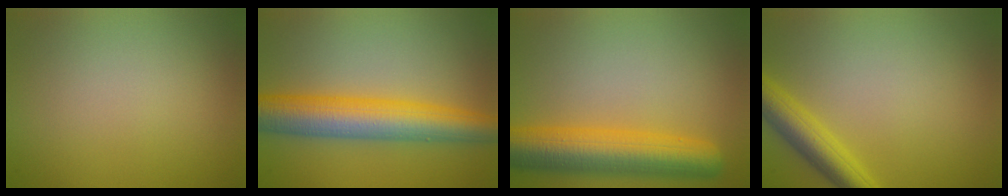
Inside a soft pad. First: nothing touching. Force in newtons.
{"total": 7.7, "press": 7.7, "slide": 0.0}
{"total": 7.8, "press": 7.8, "slide": 0.2}
{"total": 4.1, "press": 4.1, "slide": 0.2}